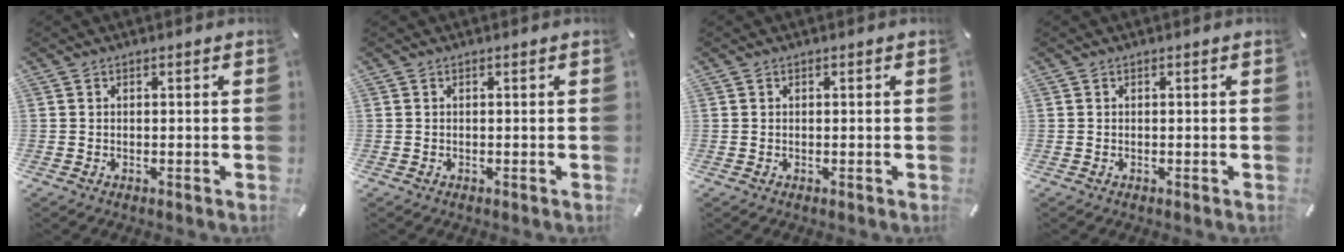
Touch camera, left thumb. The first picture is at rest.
{"total": 0.0}
{"total": 0.0}
{"total": 0.0}